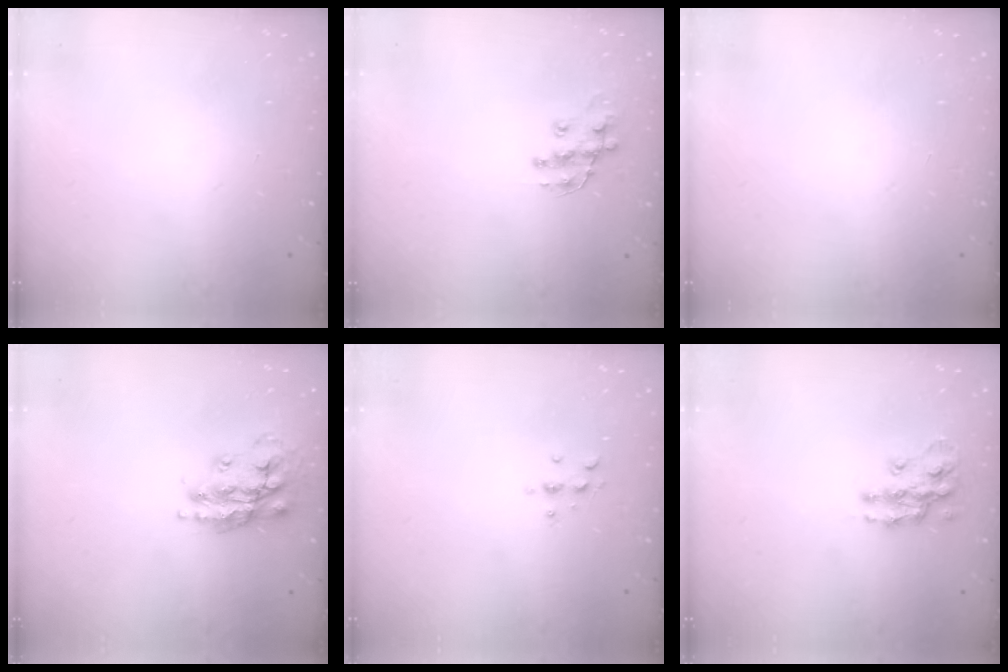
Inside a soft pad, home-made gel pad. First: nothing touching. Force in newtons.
{"total": 10.8, "press": 10.7, "slide": 0.8}
{"total": 0.0}
{"total": 17.3, "press": 17.2, "slide": 1.7}
{"total": 3.1, "press": 3.1, "slide": 0.5}
{"total": 11.8, "press": 11.7, "slide": 0.6}